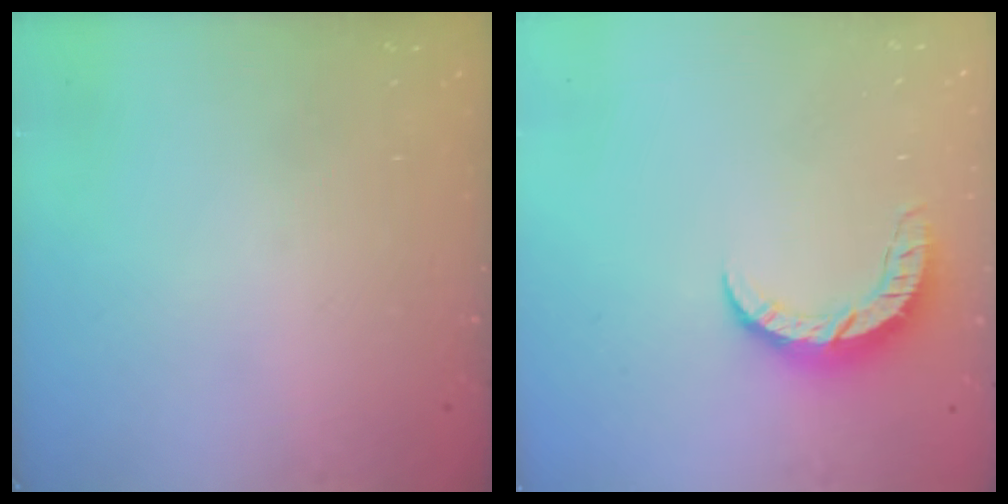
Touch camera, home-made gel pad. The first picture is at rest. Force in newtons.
{"total": 8.7, "press": 8.6, "slide": 0.9}